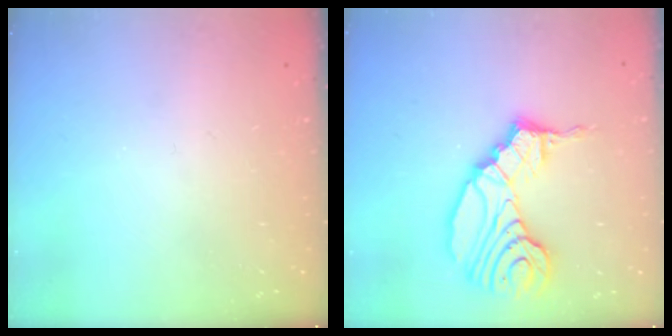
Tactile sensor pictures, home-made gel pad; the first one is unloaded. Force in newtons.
{"total": 18.1, "press": 17.4, "slide": 4.9}